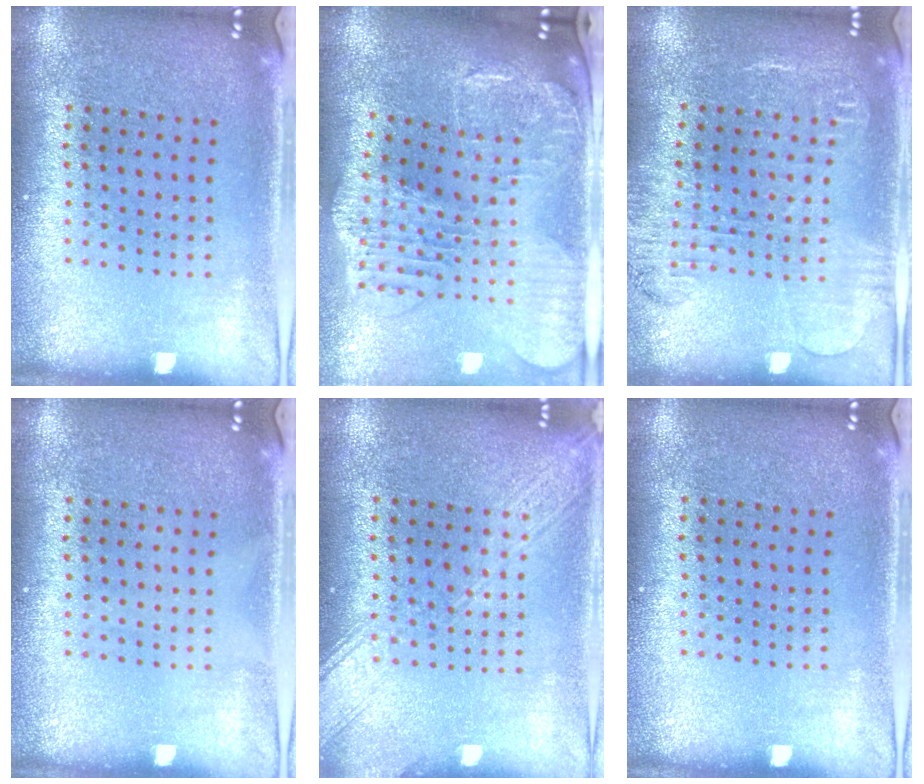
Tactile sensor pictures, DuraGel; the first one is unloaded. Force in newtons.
{"total": 2.6, "press": 2.3, "slide": 1.4}
{"total": 1.8, "press": 1.7, "slide": 0.5}
{"total": 0.0}
{"total": 3.5, "press": 3.4, "slide": 0.5}
{"total": 0.0}